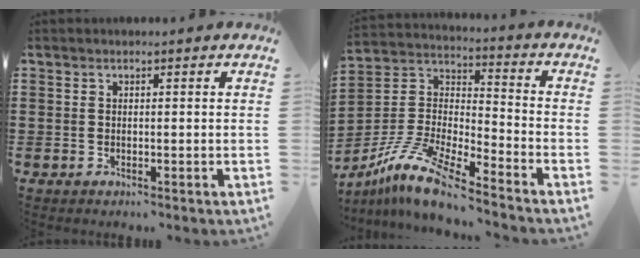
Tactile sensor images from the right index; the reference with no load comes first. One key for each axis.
{"total": 11.8, "fx": -10.0, "fy": 1.5, "fz": 6.1, "tx": -0.149, "ty": 0.009, "tz": -0.207}